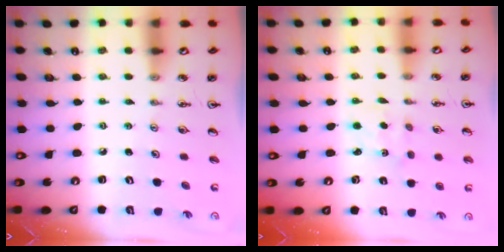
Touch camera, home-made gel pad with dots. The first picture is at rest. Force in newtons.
{"total": 1.8, "press": 1.6, "slide": 0.7}